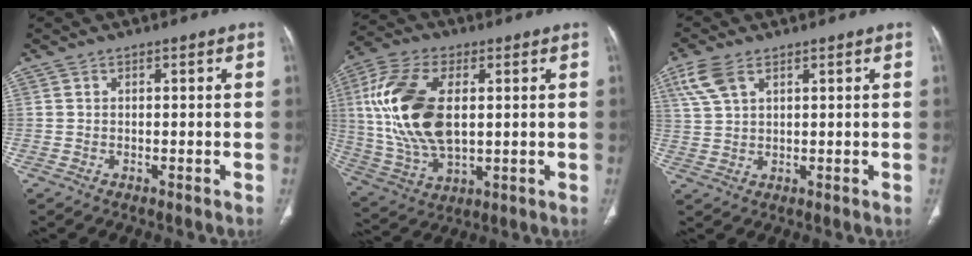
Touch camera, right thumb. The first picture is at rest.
{"total": 19.1, "force": [2.6, 10.3, 15.9], "torque": [-0.334, -0.005, 0.054]}
{"total": 6.0, "force": [3.3, 3.1, 4.0], "torque": [-0.096, 0.001, 0.073]}